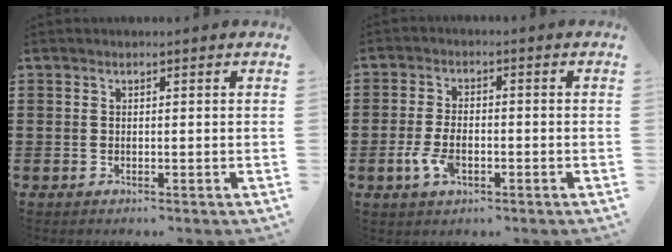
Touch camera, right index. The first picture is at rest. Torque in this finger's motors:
{"motor_torque": [1.21, 0.92, 0.34, 0.14]}